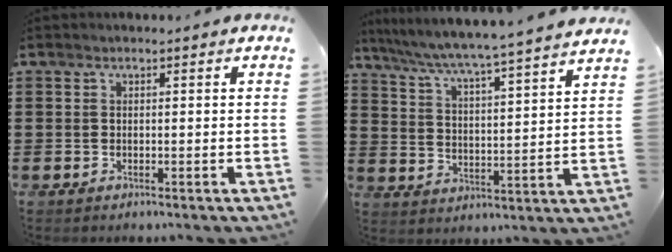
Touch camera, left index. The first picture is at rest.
{"total": 5.0, "force": [4.6, -1.1, 1.8], "torque": [-0.058, -0.045, 0.068]}